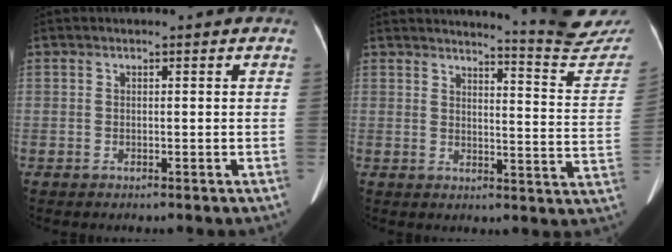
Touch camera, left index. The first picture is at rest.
{"total": 13.7, "force": [13.6, -1.3, 1.4], "torque": [-0.016, -0.117, 0.143]}